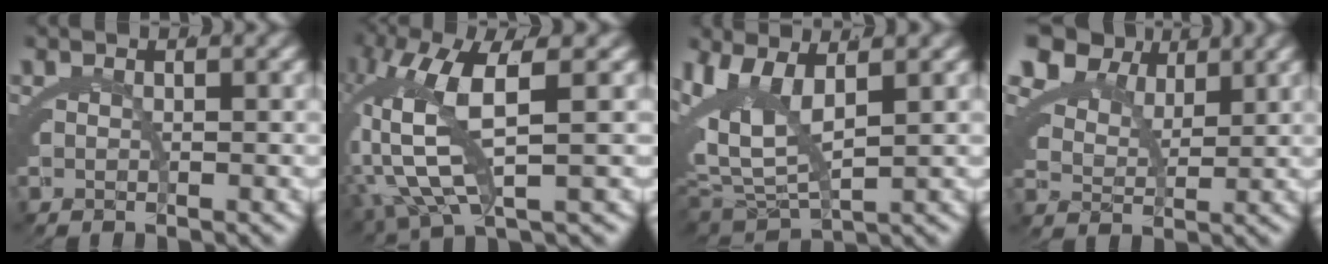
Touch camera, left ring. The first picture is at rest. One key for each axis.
{"total": 9.8, "fx": 0.8, "fy": 4.7, "fz": 8.6, "tx": -0.203, "ty": -0.017, "tz": 0.033}
{"total": 8.8, "fx": 2.3, "fy": 5.6, "fz": 6.4, "tx": -0.155, "ty": -0.005, "tz": 0.043}
{"total": 9.1, "fx": 5.5, "fy": 5.6, "fz": 4.6, "tx": -0.085, "ty": 0.013, "tz": 0.083}